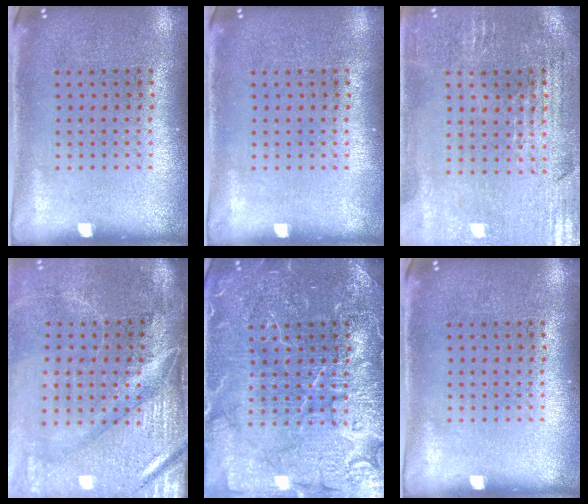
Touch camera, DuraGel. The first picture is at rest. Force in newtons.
{"total": 0.0}
{"total": 1.1, "press": 1.1, "slide": 0.3}
{"total": 4.6, "press": 3.9, "slide": 2.5}
{"total": 5.4, "press": 5.3, "slide": 0.8}
{"total": 0.0}